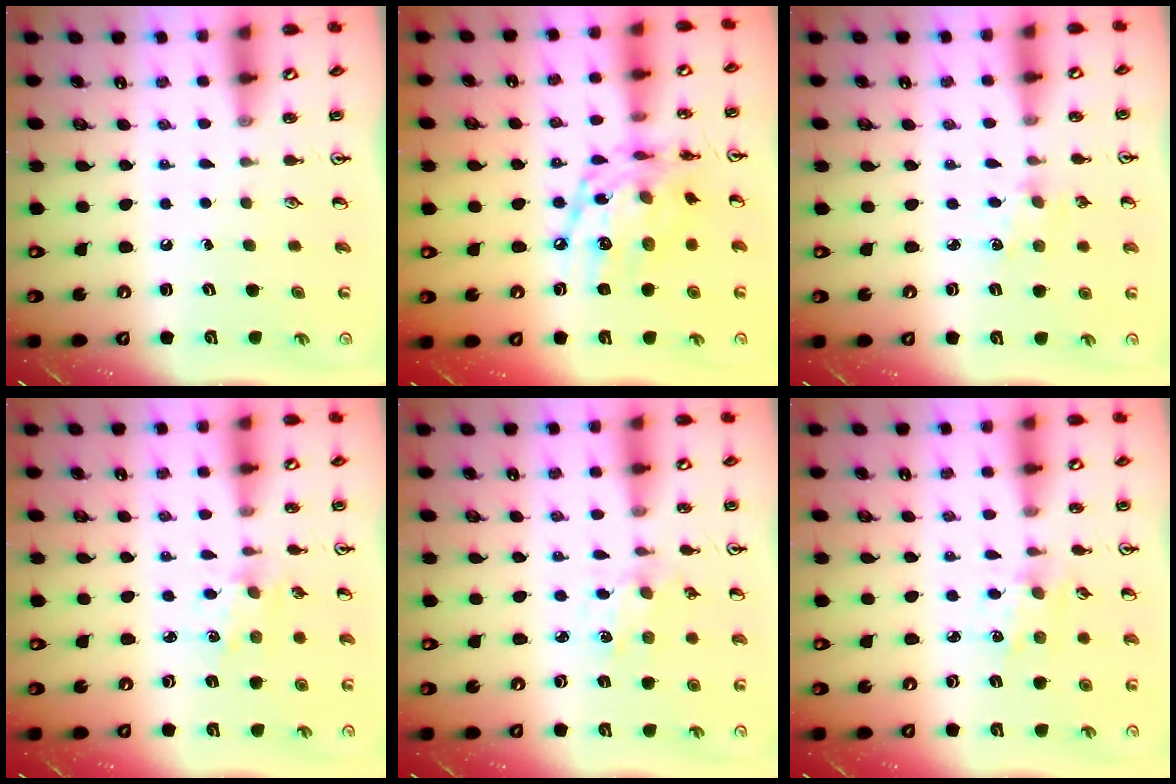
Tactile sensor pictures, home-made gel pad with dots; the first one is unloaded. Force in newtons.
{"total": 15.8, "press": 15.8, "slide": 1.2}
{"total": 1.9, "press": 1.8, "slide": 0.3}
{"total": 1.7, "press": 1.7, "slide": 0.3}
{"total": 2.0, "press": 1.9, "slide": 0.4}
{"total": 2.2, "press": 2.2, "slide": 0.2}